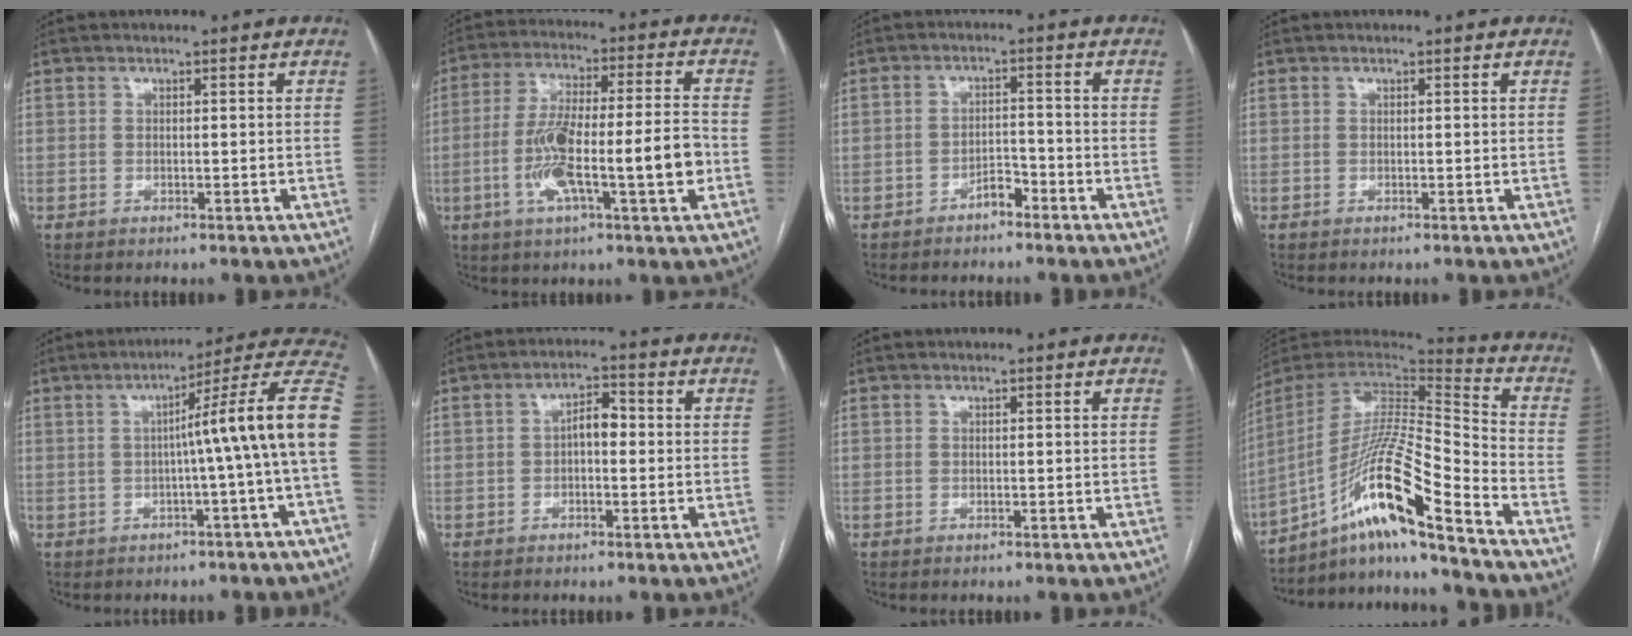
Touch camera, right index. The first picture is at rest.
{"total": 14.8, "force": [-3.5, 1.6, 14.3], "torque": [-0.255, 0.012, -0.059]}
{"total": 2.9, "force": [-2.2, 1.2, 1.4], "torque": [-0.018, 0.006, -0.039]}
{"total": 0.0}
{"total": 13.1, "force": [-0.5, -2.2, 12.9], "torque": [-0.156, 0.029, -0.015]}
{"total": 3.6, "force": [-0.2, 1.6, 3.2], "torque": [-0.050, 0.018, -0.005]}
{"total": 0.0}
{"total": 17.9, "force": [-11.7, -0.2, 13.5], "torque": [-0.270, 0.002, -0.214]}